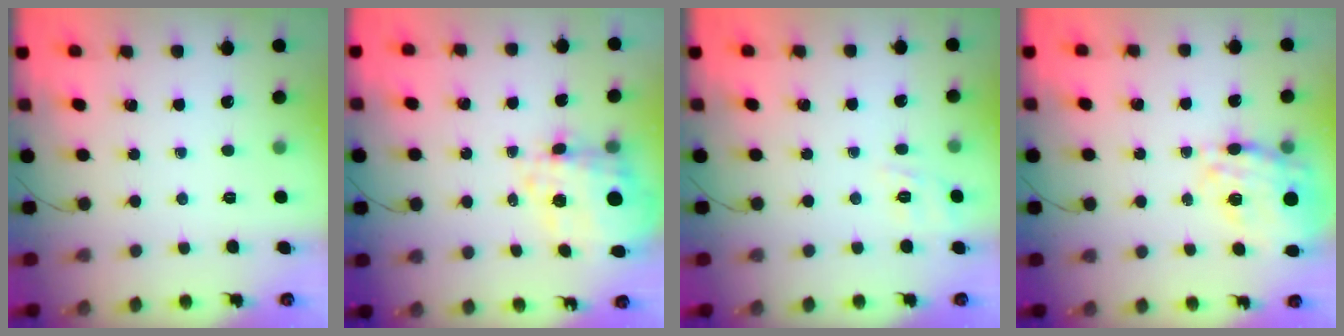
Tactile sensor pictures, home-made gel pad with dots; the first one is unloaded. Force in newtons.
{"total": 8.2, "press": 7.6, "slide": 3.0}
{"total": 2.2, "press": 1.2, "slide": 1.8}
{"total": 21.4, "press": 21.0, "slide": 4.0}